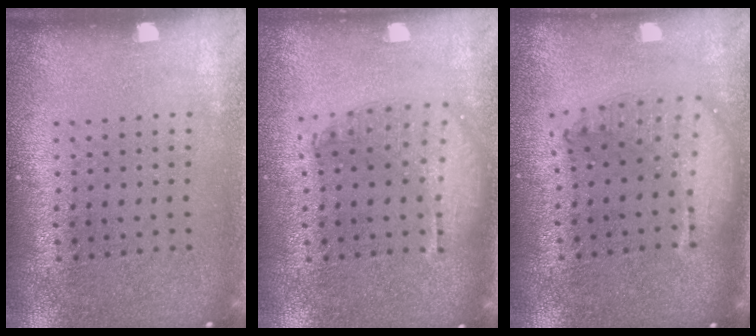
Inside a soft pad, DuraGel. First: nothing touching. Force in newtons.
{"total": 1.5, "press": 1.4, "slide": 0.7}
{"total": 1.9, "press": 1.5, "slide": 1.1}